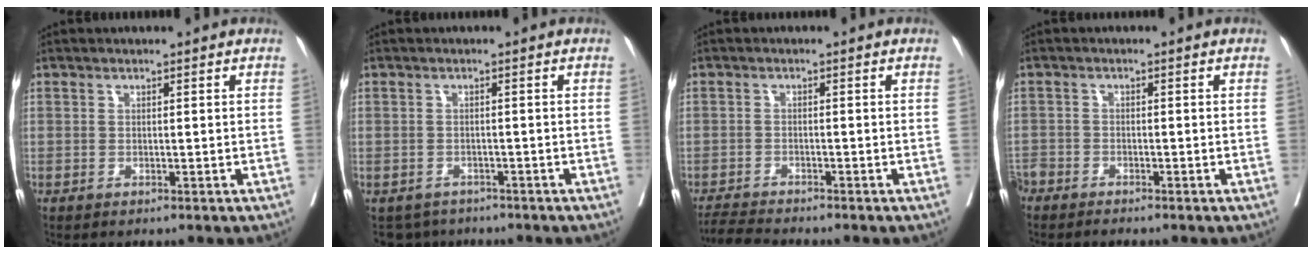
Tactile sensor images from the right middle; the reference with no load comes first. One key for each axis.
{"total": 3.8, "fx": -3.1, "fy": 2.1, "fz": -0.2, "tx": 0.009, "ty": 0.000, "tz": -0.049}
{"total": 3.6, "fx": -3.5, "fy": -0.6, "fz": 0.7, "tx": -0.012, "ty": -0.019, "tz": -0.063}
{"total": 4.9, "fx": -4.4, "fy": 1.4, "fz": 1.7, "tx": -0.033, "ty": -0.009, "tz": -0.081}